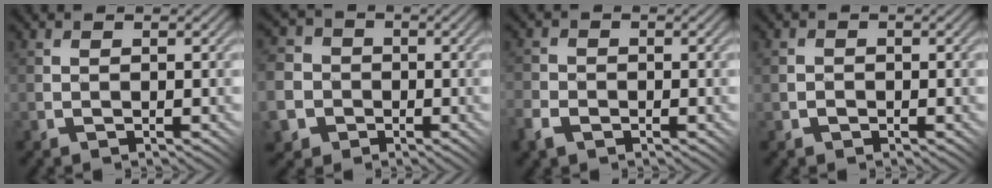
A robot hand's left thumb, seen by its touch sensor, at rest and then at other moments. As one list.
[{"total": 9.9, "force": [-3.2, 9.1, 2.1], "torque": [-0.099, -0.039, -0.071]}, {"total": 3.7, "force": [-2.1, 2.6, 1.5], "torque": [-0.043, -0.006, -0.048]}, {"total": 1.5, "force": [-0.5, 1.4, 0.1], "torque": [-0.002, 0.004, -0.015]}]